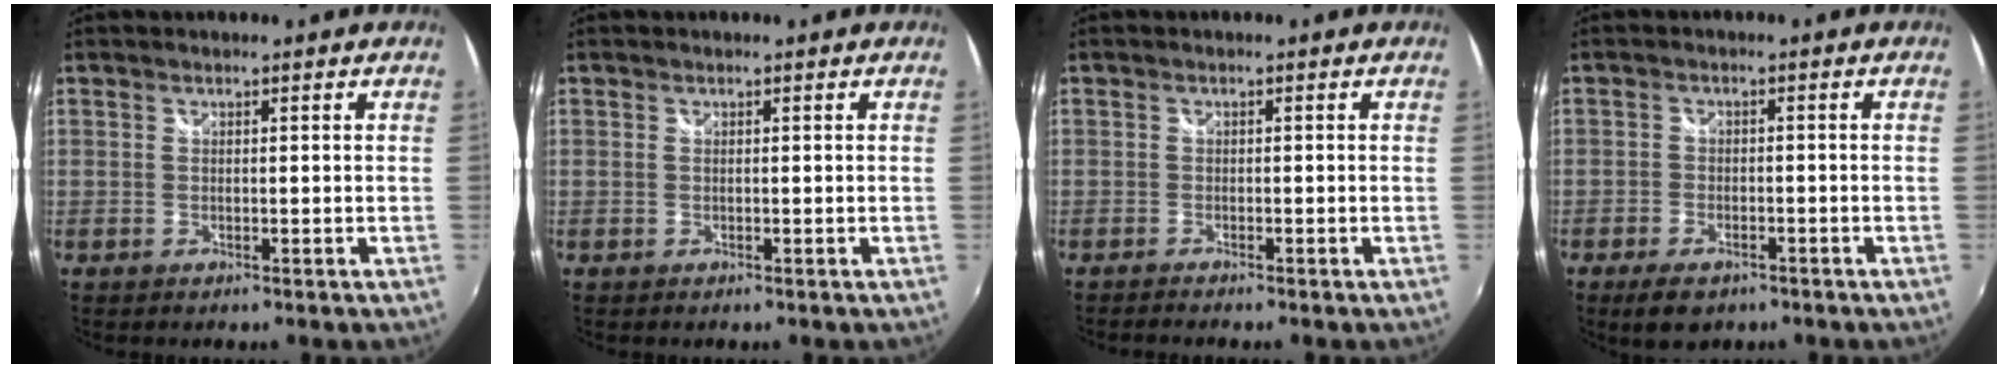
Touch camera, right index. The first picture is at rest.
{"total": 0.0}
{"total": 1.9, "force": [-1.8, 0.2, 0.6], "torque": [-0.021, -0.013, -0.035]}
{"total": 6.2, "force": [-4.3, 3.2, 3.1], "torque": [-0.080, -0.008, -0.066]}